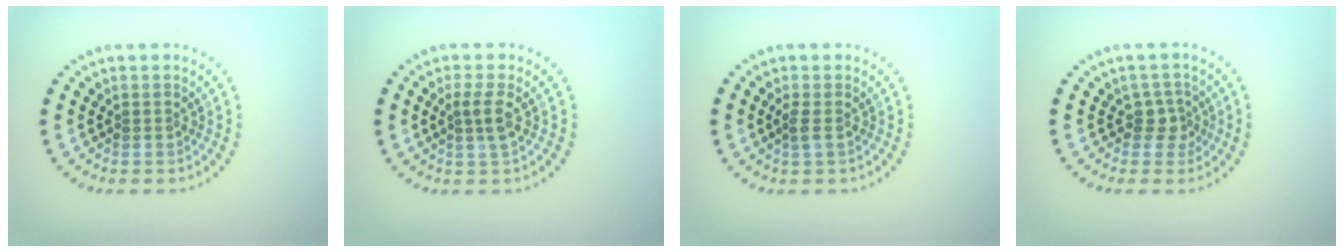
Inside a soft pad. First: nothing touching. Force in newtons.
{"total": 1.8, "press": 1.5, "slide": 1.0}
{"total": 1.0, "press": 0.9, "slide": 0.4}
{"total": 1.9, "press": 1.4, "slide": 1.2}